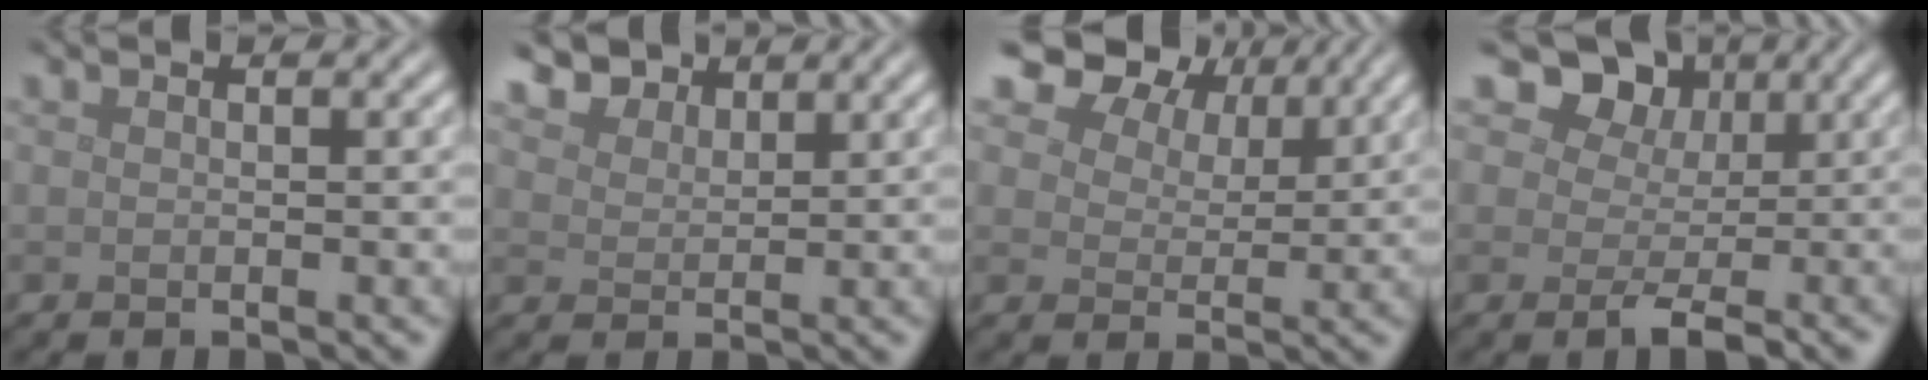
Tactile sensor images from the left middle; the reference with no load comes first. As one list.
[{"total": 4.3, "force": [3.7, 2.0, 1.1], "torque": [-0.041, -0.012, 0.076]}, {"total": 9.0, "force": [6.6, 4.6, 4.1], "torque": [-0.095, 0.006, 0.105]}, {"total": 5.5, "force": [2.0, 4.0, 3.2], "torque": [-0.032, -0.007, 0.018]}]